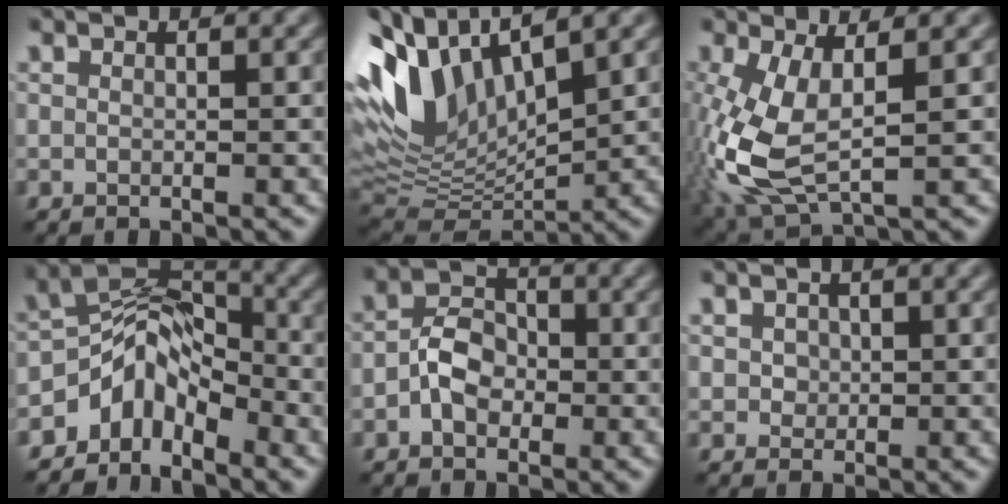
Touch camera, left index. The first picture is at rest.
{"total": 11.1, "force": [4.0, 5.6, 8.7], "torque": [-0.203, 0.005, 0.073]}
{"total": 8.2, "force": [-0.4, 3.7, 7.3], "torque": [-0.186, -0.011, -0.005]}
{"total": 5.2, "force": [-3.6, 2.8, 2.5], "torque": [-0.020, 0.007, -0.075]}
{"total": 3.3, "force": [-1.2, 2.3, 2.0], "torque": [-0.031, 0.008, -0.026]}
{"total": 0.9, "force": [0.2, 0.8, 0.3], "torque": [-0.003, -0.003, 0.007]}